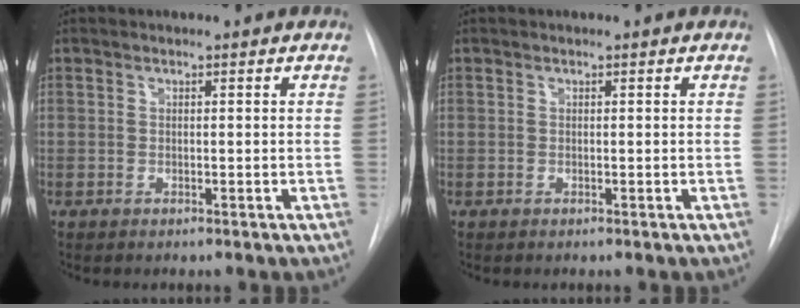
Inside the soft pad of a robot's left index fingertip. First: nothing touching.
{"total": 0.0}